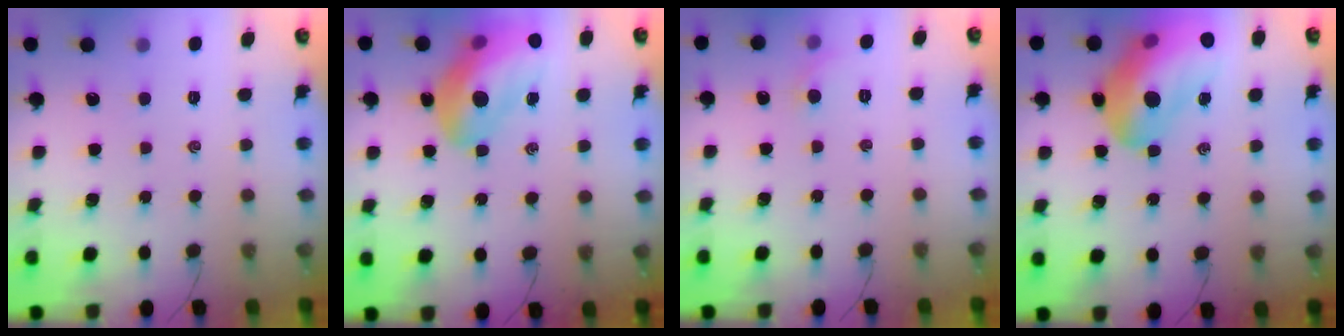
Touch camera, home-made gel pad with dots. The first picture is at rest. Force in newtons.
{"total": 16.8, "press": 16.2, "slide": 4.4}
{"total": 4.1, "press": 3.8, "slide": 1.4}
{"total": 22.6, "press": 22.0, "slide": 5.3}